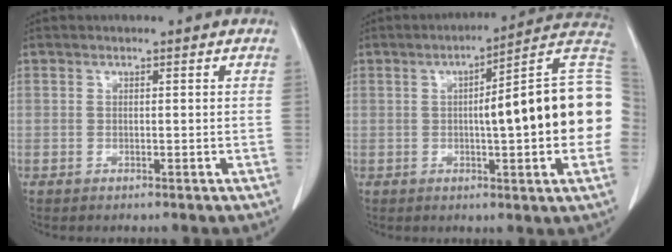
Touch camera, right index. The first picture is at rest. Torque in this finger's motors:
{"motor_torque": [1.45, -0.69, 0.86, 0.11]}